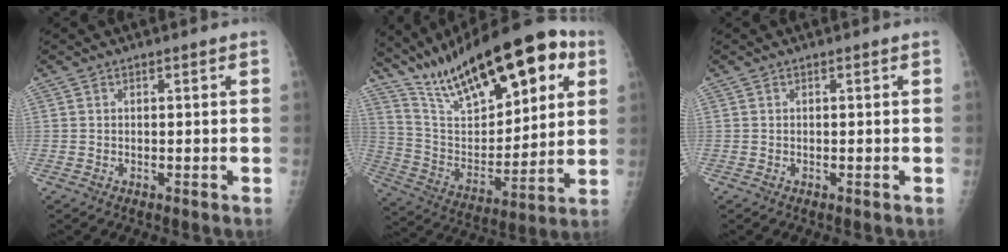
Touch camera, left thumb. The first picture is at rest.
{"total": 27.6, "force": [15.7, 11.0, 19.9], "torque": [-0.280, -0.024, 0.271]}
{"total": 0.0}